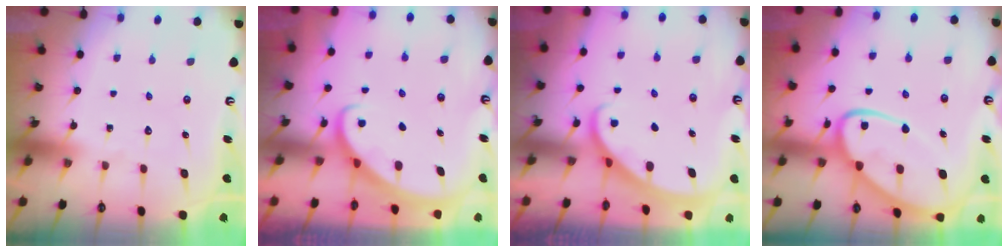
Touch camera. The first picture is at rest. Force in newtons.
{"total": 2.7, "press": 2.7, "slide": 0.2}
{"total": 2.2, "press": 2.2, "slide": 0.1}
{"total": 13.8, "press": 13.8, "slide": 1.0}